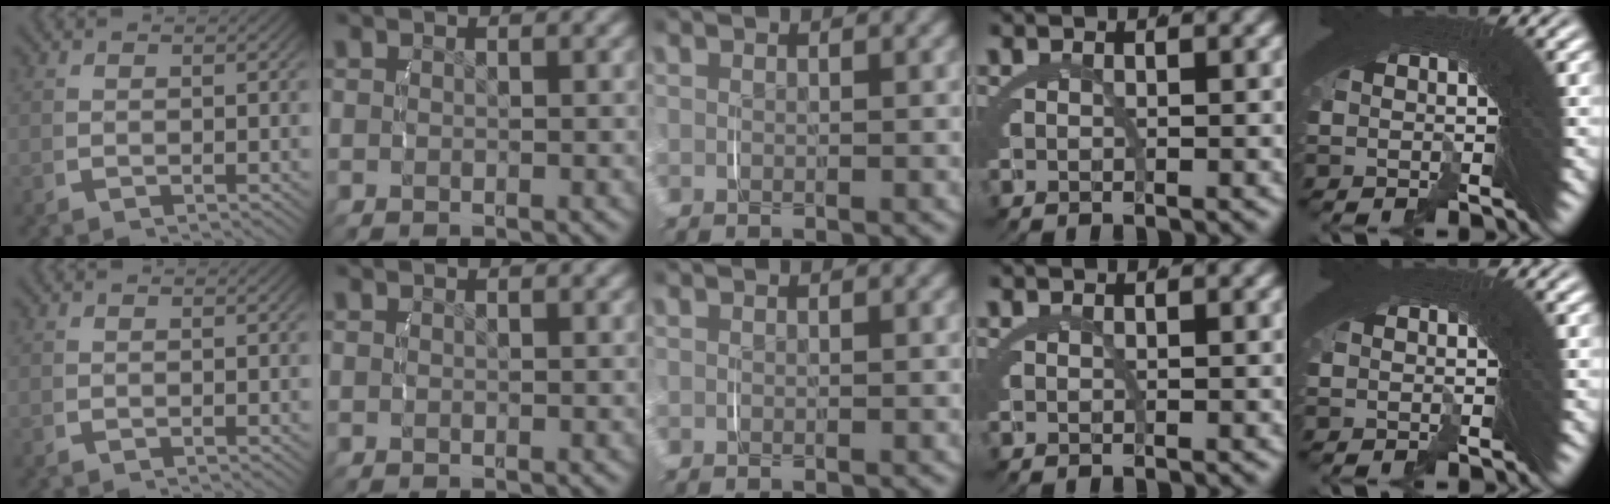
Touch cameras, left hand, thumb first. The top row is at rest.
{}